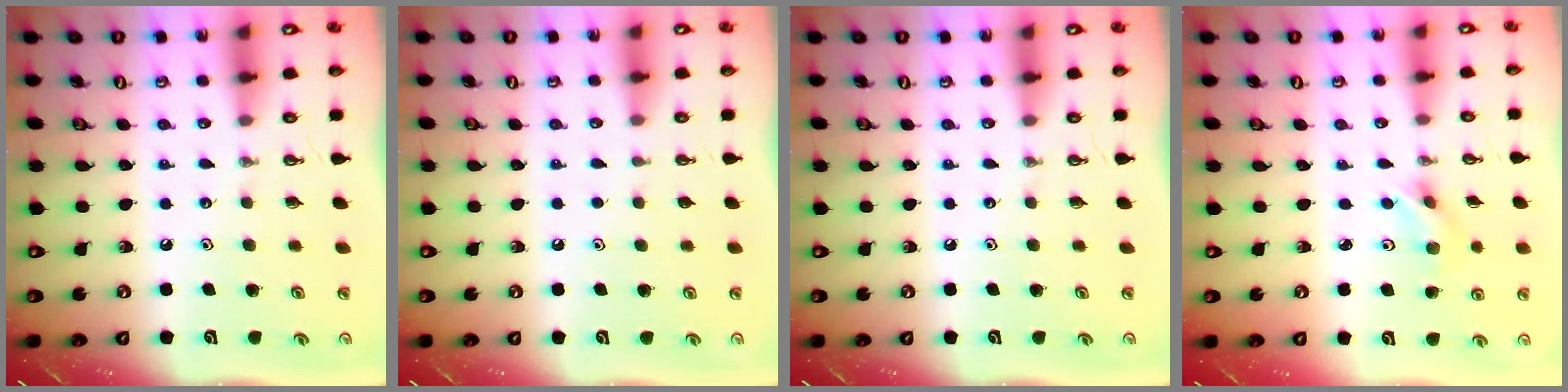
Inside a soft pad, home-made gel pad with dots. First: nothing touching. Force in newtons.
{"total": 0.9, "press": 0.1, "slide": 0.9}
{"total": 0.0}
{"total": 3.9, "press": 3.2, "slide": 2.2}